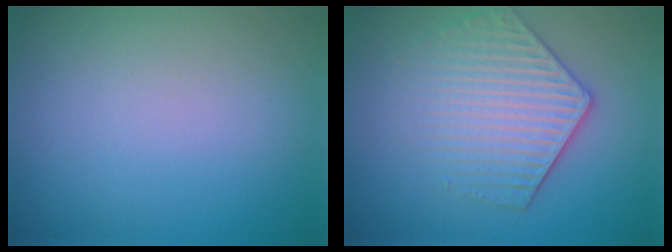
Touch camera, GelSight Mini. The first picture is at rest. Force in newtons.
{"total": 4.4, "press": 3.8, "slide": 2.3}